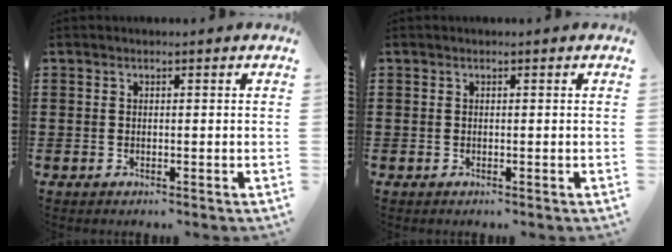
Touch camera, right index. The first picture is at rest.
{"total": 0.0}